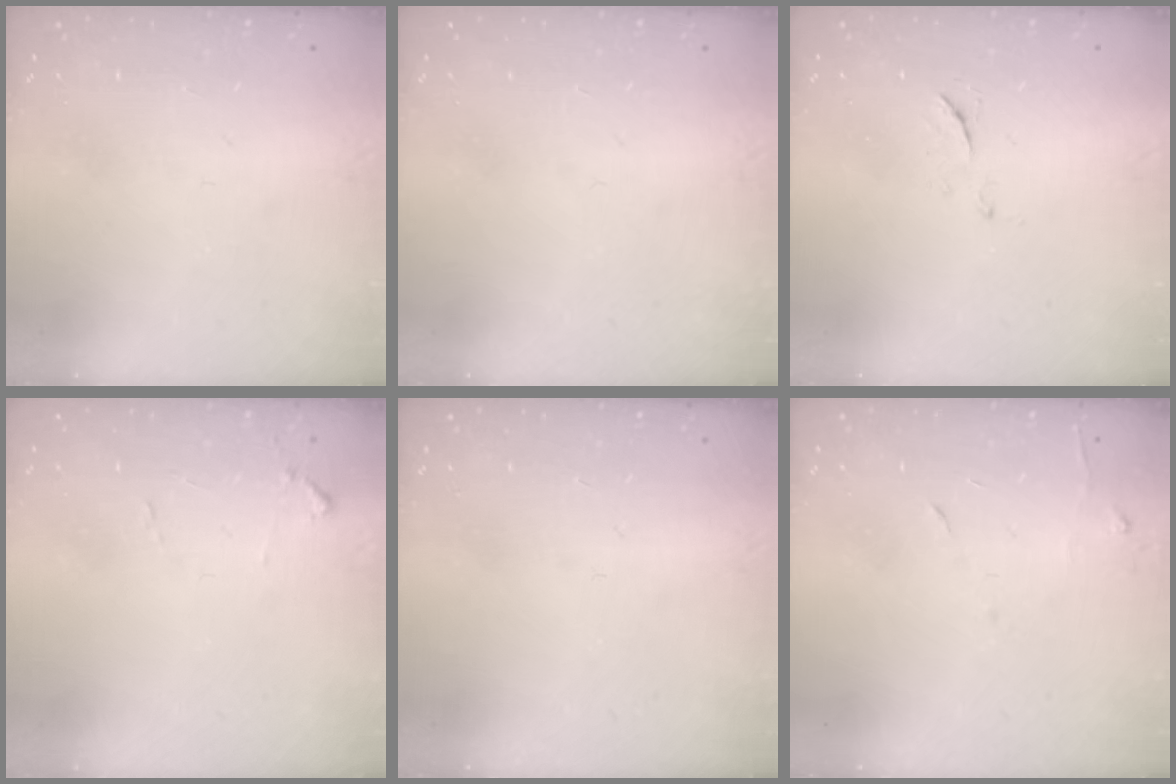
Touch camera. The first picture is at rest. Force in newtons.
{"total": 0.0}
{"total": 5.5, "press": 5.4, "slide": 0.7}
{"total": 5.8, "press": 5.7, "slide": 0.4}
{"total": 0.0}
{"total": 5.8, "press": 5.7, "slide": 0.6}